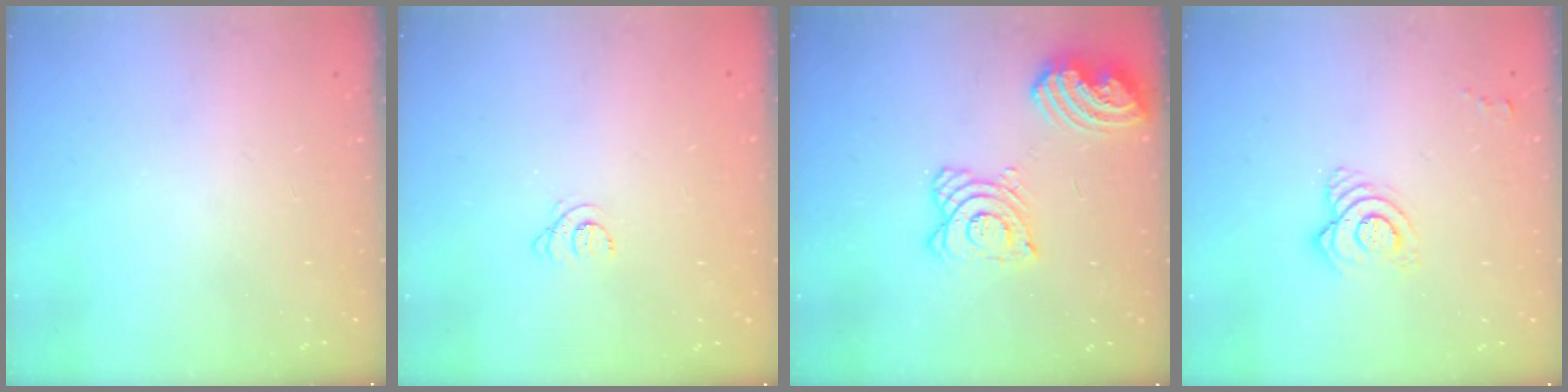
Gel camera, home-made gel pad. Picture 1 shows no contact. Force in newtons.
{"total": 3.6, "press": 3.6, "slide": 0.4}
{"total": 14.6, "press": 14.6, "slide": 1.5}
{"total": 8.4, "press": 8.3, "slide": 0.9}